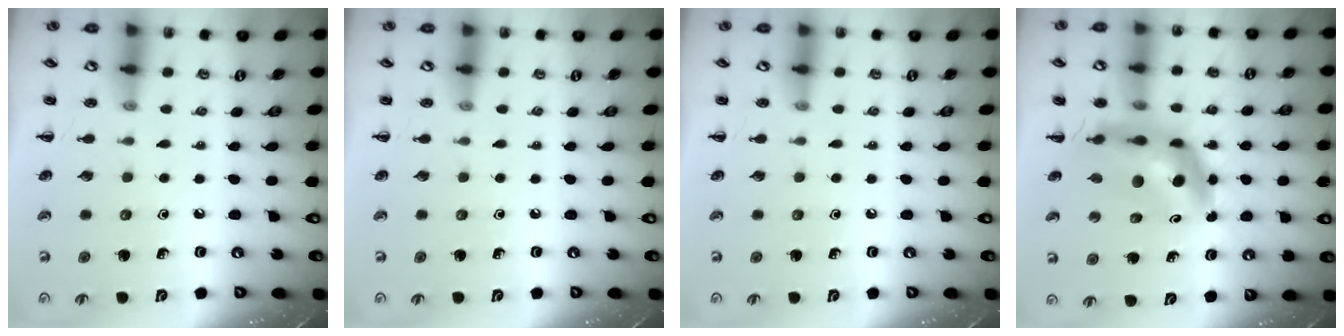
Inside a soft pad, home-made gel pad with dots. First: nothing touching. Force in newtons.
{"total": 0.0}
{"total": 0.0}
{"total": 11.6, "press": 11.1, "slide": 3.3}